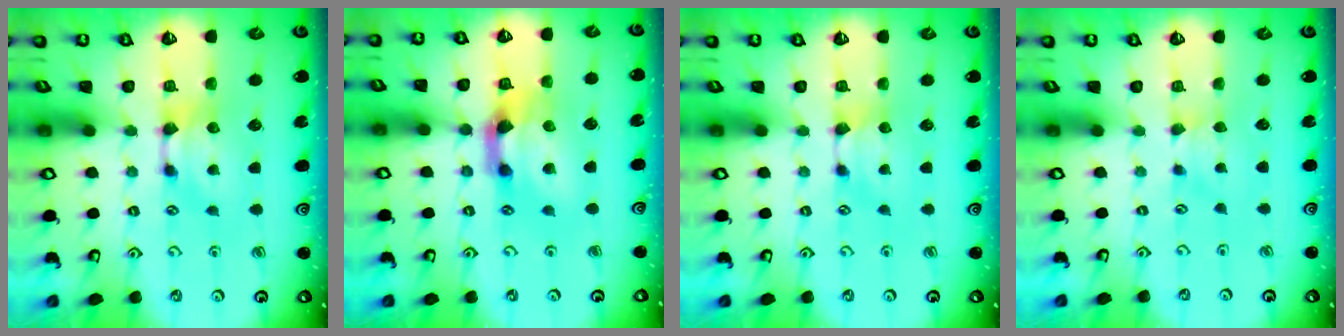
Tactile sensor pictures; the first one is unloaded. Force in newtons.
{"total": 5.2, "press": 4.7, "slide": 2.2}
{"total": 0.9, "press": 0.8, "slide": 0.3}
{"total": 2.5, "press": 2.5, "slide": 0.5}